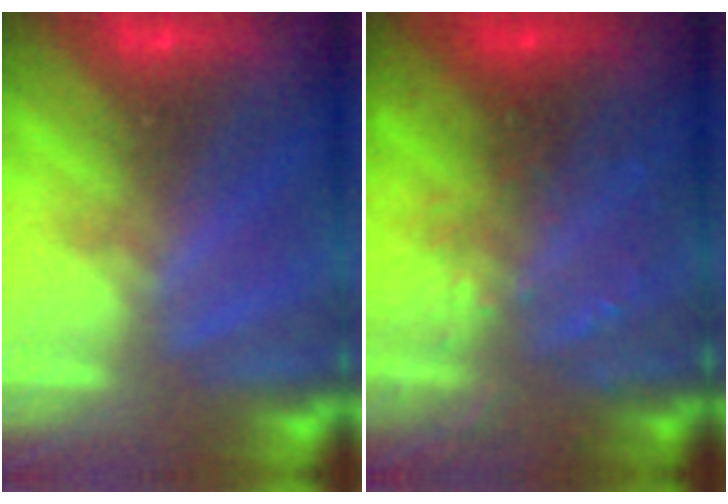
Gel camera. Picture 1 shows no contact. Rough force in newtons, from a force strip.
{"total": 3.0}